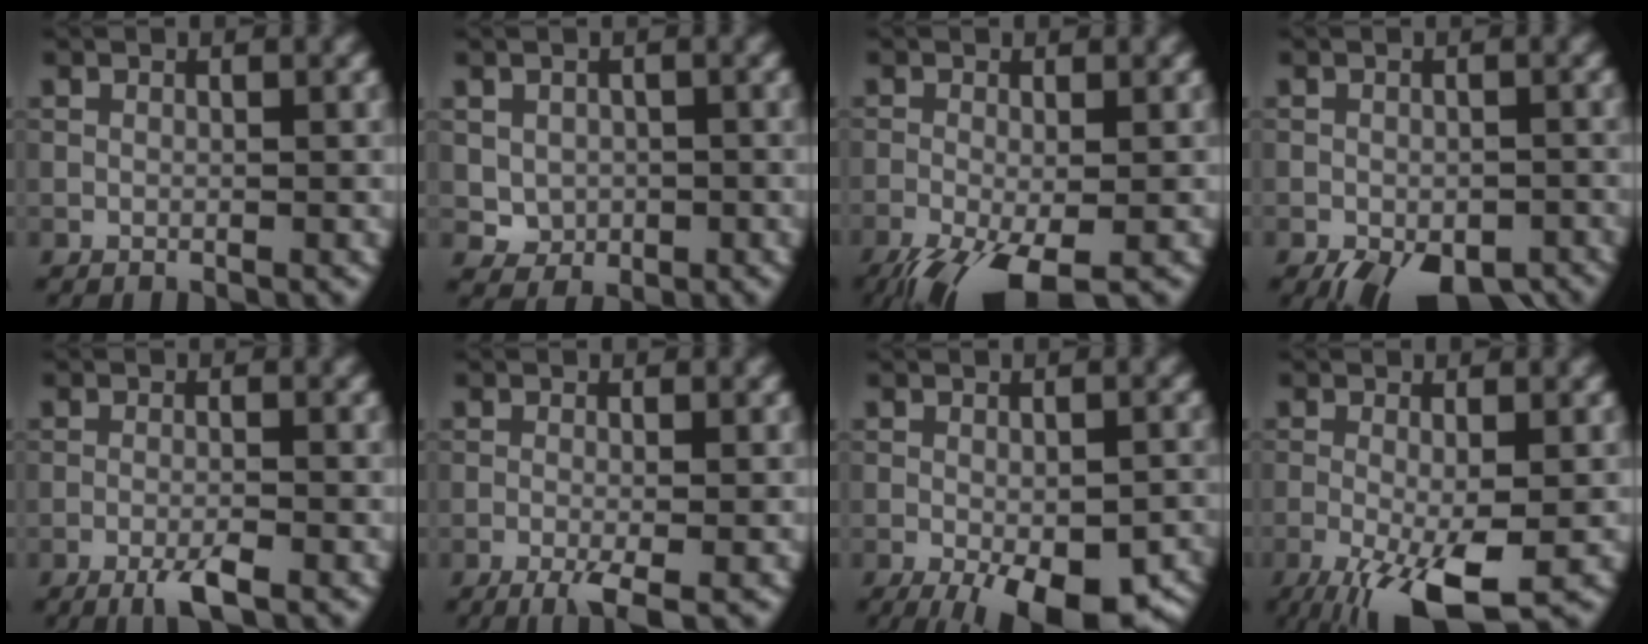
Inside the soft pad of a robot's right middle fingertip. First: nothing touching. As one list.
[{"total": 2.4, "force": [0.0, 2.1, 1.1], "torque": [-0.020, -0.007, 0.001]}, {"total": 7.3, "force": [-4.3, 2.2, 5.5], "torque": [-0.111, -0.025, -0.079]}, {"total": 7.3, "force": [-4.8, 3.4, 4.3], "torque": [-0.056, -0.024, -0.060]}, {"total": 2.7, "force": [-1.7, 0.4, 2.1], "torque": [-0.040, 0.000, -0.035]}, {"total": 3.2, "force": [-1.6, 0.7, 2.7], "torque": [-0.047, -0.003, -0.032]}, {"total": 10.2, "force": [-5.4, 3.8, 7.8], "torque": [-0.117, -0.039, -0.062]}, {"total": 7.9, "force": [-3.6, 2.1, 6.7], "torque": [-0.130, -0.016, -0.059]}]